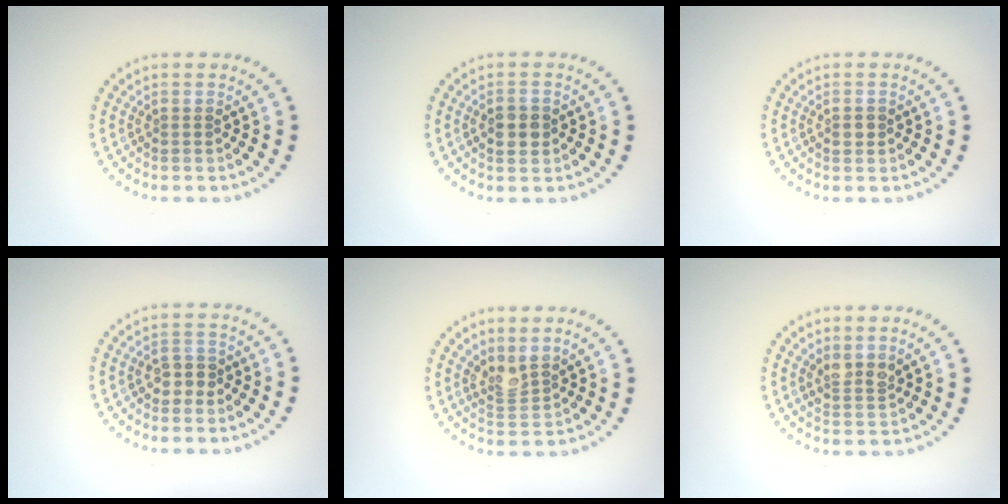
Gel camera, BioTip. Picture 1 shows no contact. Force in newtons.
{"total": 2.6, "press": 2.6, "slide": 0.2}
{"total": 1.1, "press": 1.1, "slide": 0.2}
{"total": 1.9, "press": 1.8, "slide": 0.7}
{"total": 2.0, "press": 1.5, "slide": 1.4}
{"total": 1.8, "press": 1.5, "slide": 0.9}